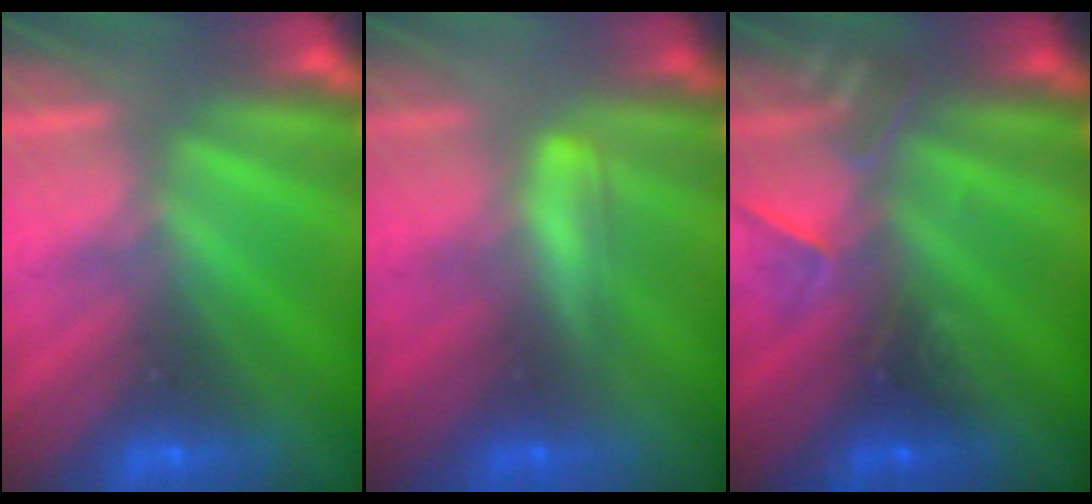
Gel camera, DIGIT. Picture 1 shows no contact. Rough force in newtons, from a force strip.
{"total": 2.1}
{"total": 2.3}